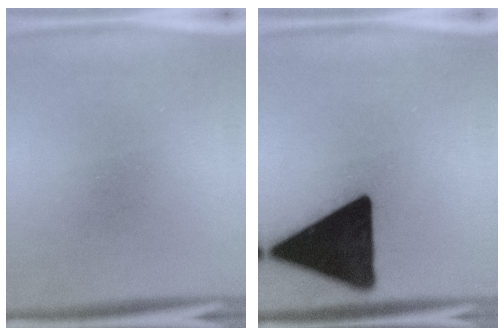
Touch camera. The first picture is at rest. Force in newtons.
{"total": 19.8}